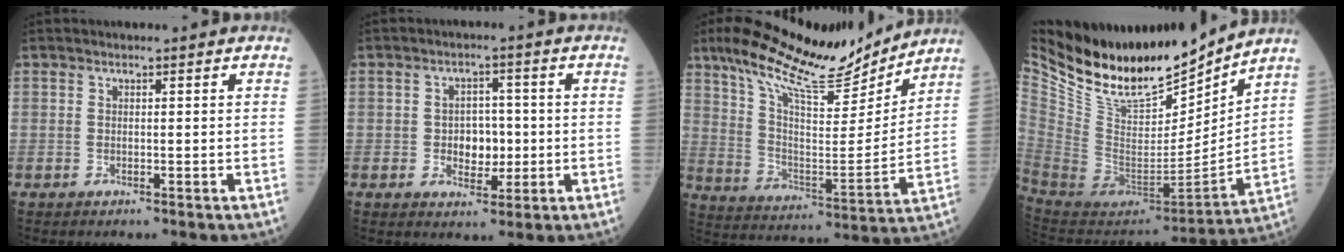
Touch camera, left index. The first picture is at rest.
{"total": 4.7, "force": [-0.7, 3.2, 3.4], "torque": [-0.050, 0.006, -0.009]}
{"total": 17.9, "force": [15.1, 3.1, 9.2], "torque": [-0.166, -0.002, 0.256]}
{"total": 22.0, "force": [18.6, 6.0, 10.1], "torque": [-0.198, -0.031, 0.332]}